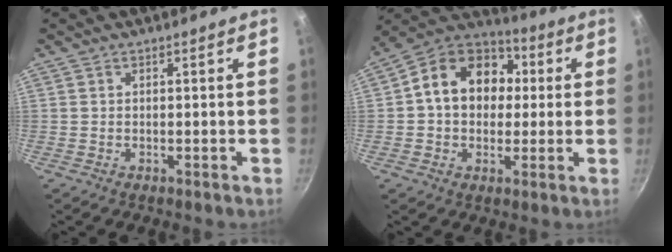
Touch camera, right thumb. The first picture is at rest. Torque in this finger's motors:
{"motor_torque": [-0.54, 0.94, 0.53, 0.10, 0.16]}